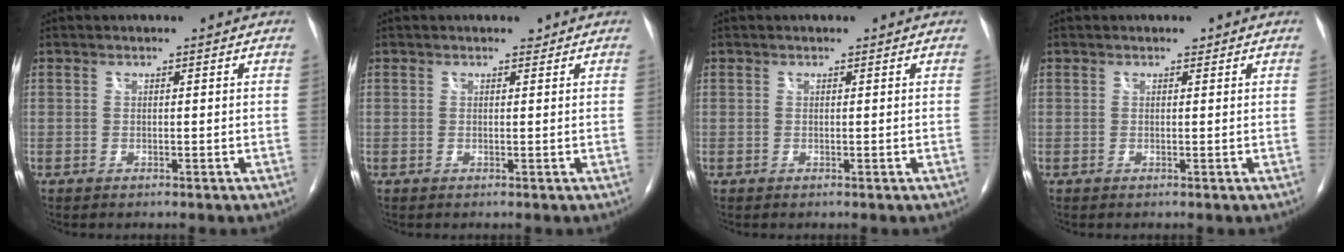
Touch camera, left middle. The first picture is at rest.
{"total": 0.7, "force": [0.6, 0.4, 0.1], "torque": [-0.007, 0.002, 0.007]}
{"total": 0.0}
{"total": 0.5, "force": [0.4, 0.3, 0.2], "torque": [-0.007, 0.003, 0.004]}